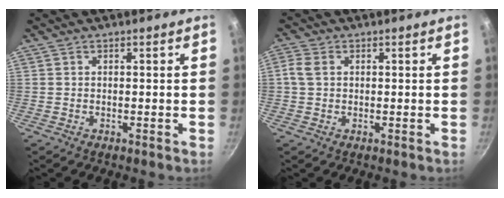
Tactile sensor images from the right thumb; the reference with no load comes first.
{"total": 3.3, "force": [0.5, 2.5, 2.1], "torque": [-0.043, 0.008, 0.007]}